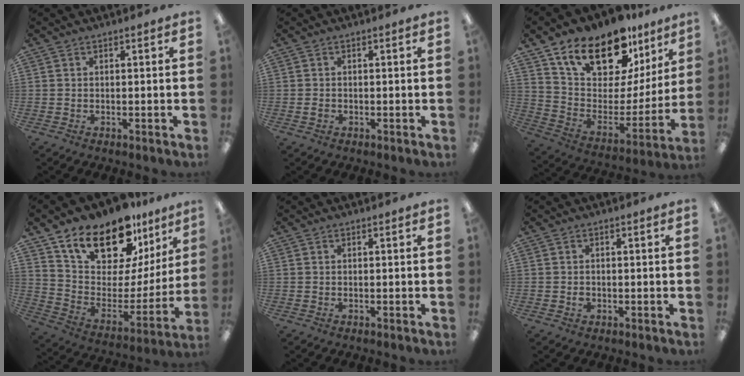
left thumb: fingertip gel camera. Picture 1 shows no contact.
{"total": 1.0, "force": [-0.3, 0.8, 0.5], "torque": [-0.009, 0.002, -0.007]}
{"total": 19.8, "force": [15.4, 8.4, 9.2], "torque": [-0.167, -0.106, 0.273]}
{"total": 19.4, "force": [15.7, 7.9, 8.3], "torque": [-0.156, -0.112, 0.279]}
{"total": 0.0}
{"total": 1.3, "force": [-0.2, 1.1, 0.6], "torque": [-0.011, 0.004, -0.005]}